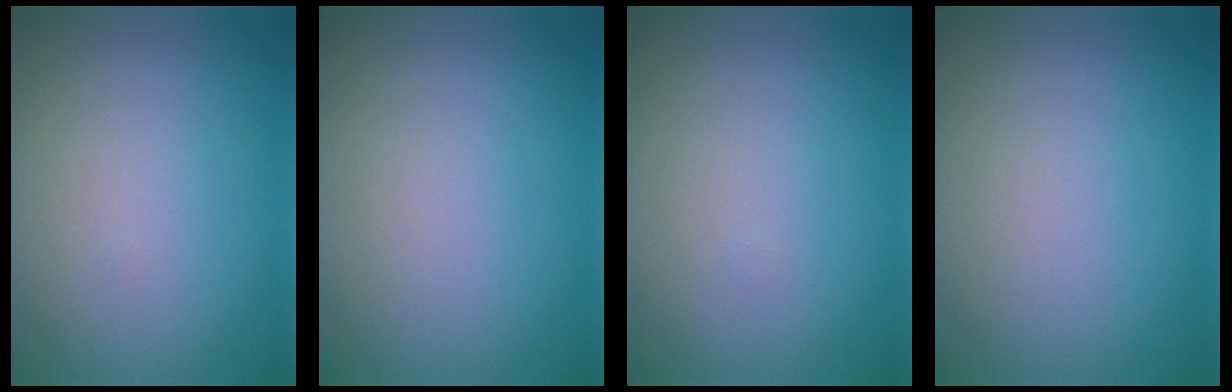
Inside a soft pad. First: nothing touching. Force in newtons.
{"total": 0.0}
{"total": 0.0}
{"total": 0.0}